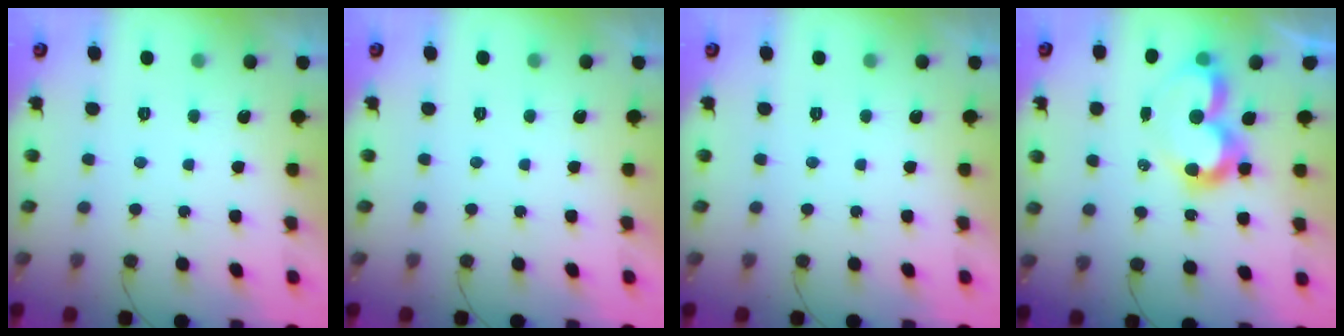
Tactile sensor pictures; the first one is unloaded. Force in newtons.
{"total": 1.8, "press": 1.8, "slide": 0.0}
{"total": 0.0}
{"total": 10.6, "press": 10.5, "slide": 1.4}